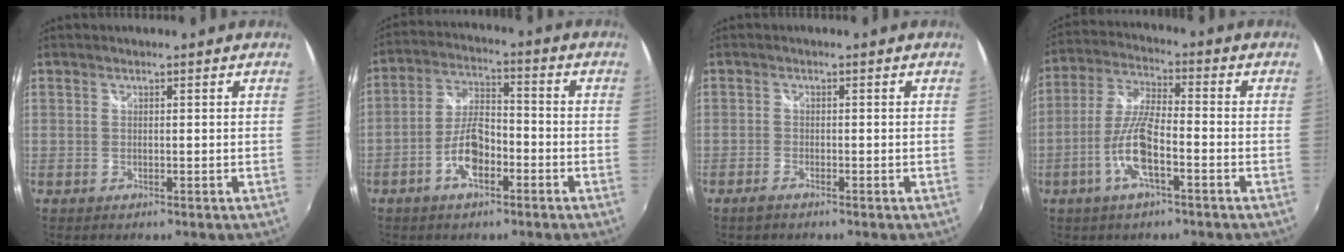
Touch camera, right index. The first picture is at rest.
{"total": 8.2, "force": [-3.8, 3.4, 6.4], "torque": [-0.135, 0.010, -0.068]}
{"total": 1.8, "force": [-1.5, 0.6, 0.8], "torque": [-0.024, -0.004, -0.031]}
{"total": 9.8, "force": [-4.0, 2.0, 8.8], "torque": [-0.185, -0.001, -0.078]}